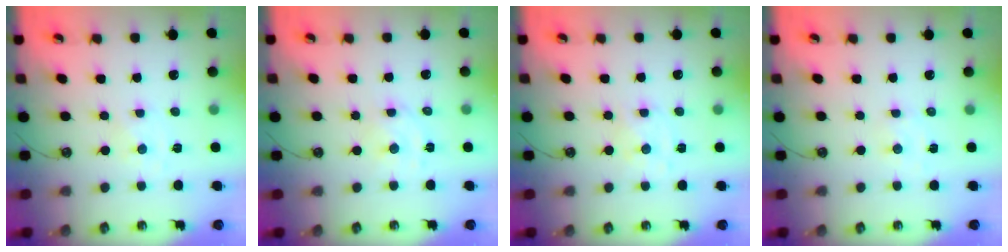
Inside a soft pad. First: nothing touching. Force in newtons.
{"total": 4.7, "press": 4.6, "slide": 0.7}
{"total": 2.1, "press": 2.0, "slide": 0.4}
{"total": 3.0, "press": 3.0, "slide": 0.4}